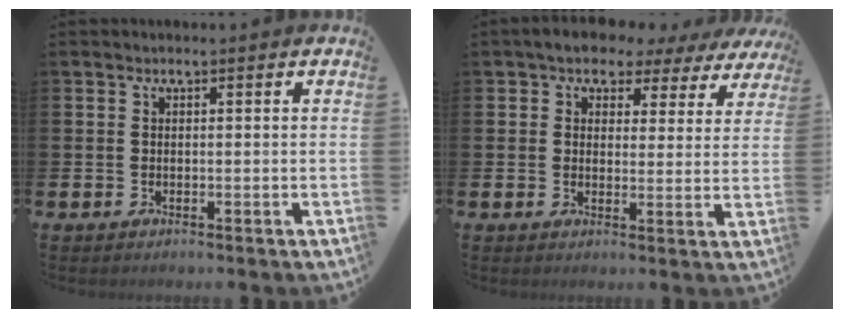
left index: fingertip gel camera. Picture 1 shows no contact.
{"total": 4.0, "force": [3.2, 2.3, 0.7], "torque": [-0.031, -0.019, 0.052]}